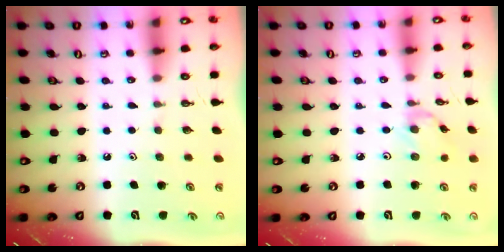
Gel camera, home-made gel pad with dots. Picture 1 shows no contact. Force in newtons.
{"total": 0.9, "press": 0.8, "slide": 0.3}